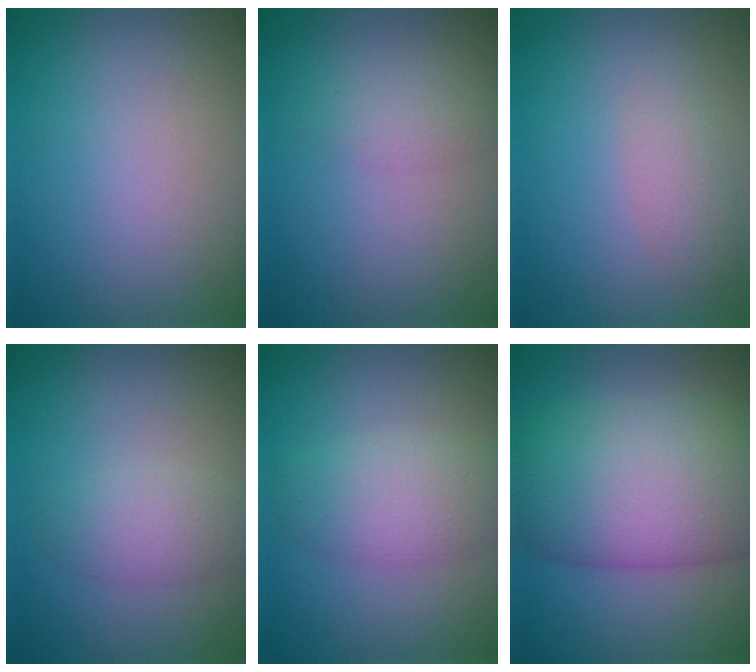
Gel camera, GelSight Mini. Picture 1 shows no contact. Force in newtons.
{"total": 1.6, "press": 1.5, "slide": 0.2}
{"total": 2.0, "press": 2.0, "slide": 0.0}
{"total": 2.6, "press": 2.6, "slide": 0.1}
{"total": 4.4, "press": 4.4, "slide": 0.2}
{"total": 12.3, "press": 12.3, "slide": 0.6}